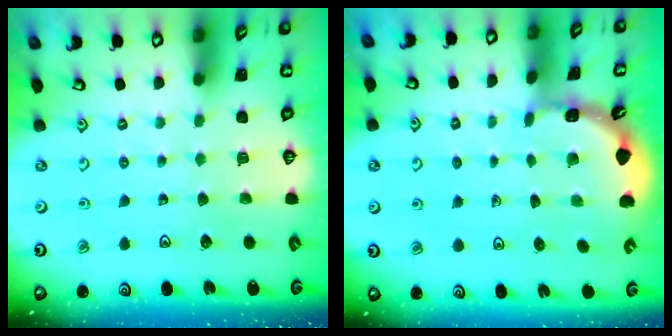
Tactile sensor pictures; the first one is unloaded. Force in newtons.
{"total": 1.8, "press": 1.8, "slide": 0.1}